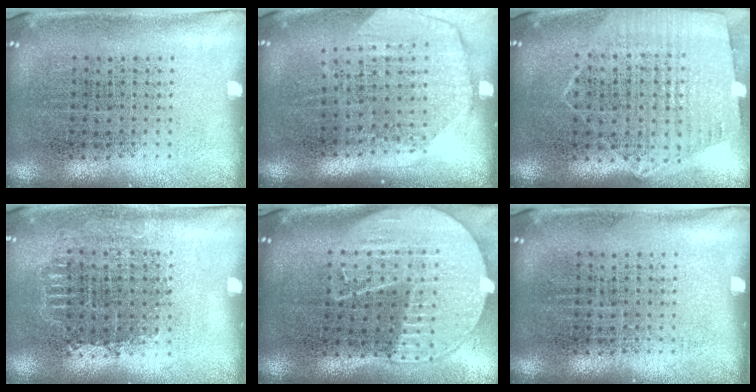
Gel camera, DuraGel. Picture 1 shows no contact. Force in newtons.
{"total": 1.9, "press": 1.6, "slide": 1.0}
{"total": 1.2, "press": 1.1, "slide": 0.4}
{"total": 0.7, "press": 0.7, "slide": 0.3}
{"total": 2.0, "press": 1.8, "slide": 1.0}
{"total": 0.0}